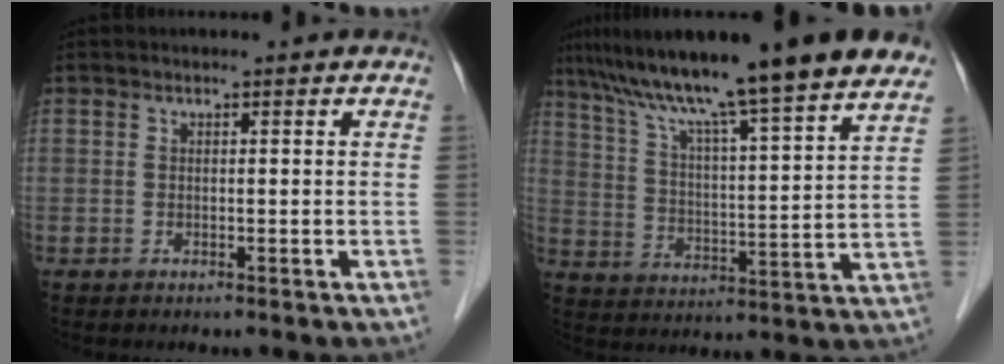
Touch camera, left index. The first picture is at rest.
{"total": 22.0, "force": [17.4, 0.2, 13.4], "torque": [-0.219, 0.021, 0.259]}